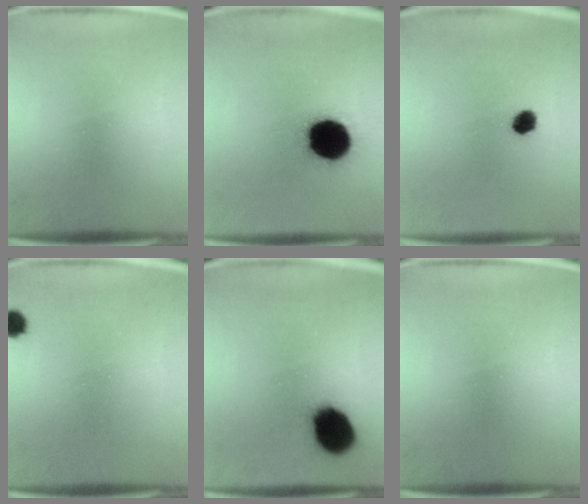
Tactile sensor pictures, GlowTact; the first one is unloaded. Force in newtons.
{"total": 19.9}
{"total": 3.3}
{"total": 2.3}
{"total": 13.7}
{"total": 0.0}